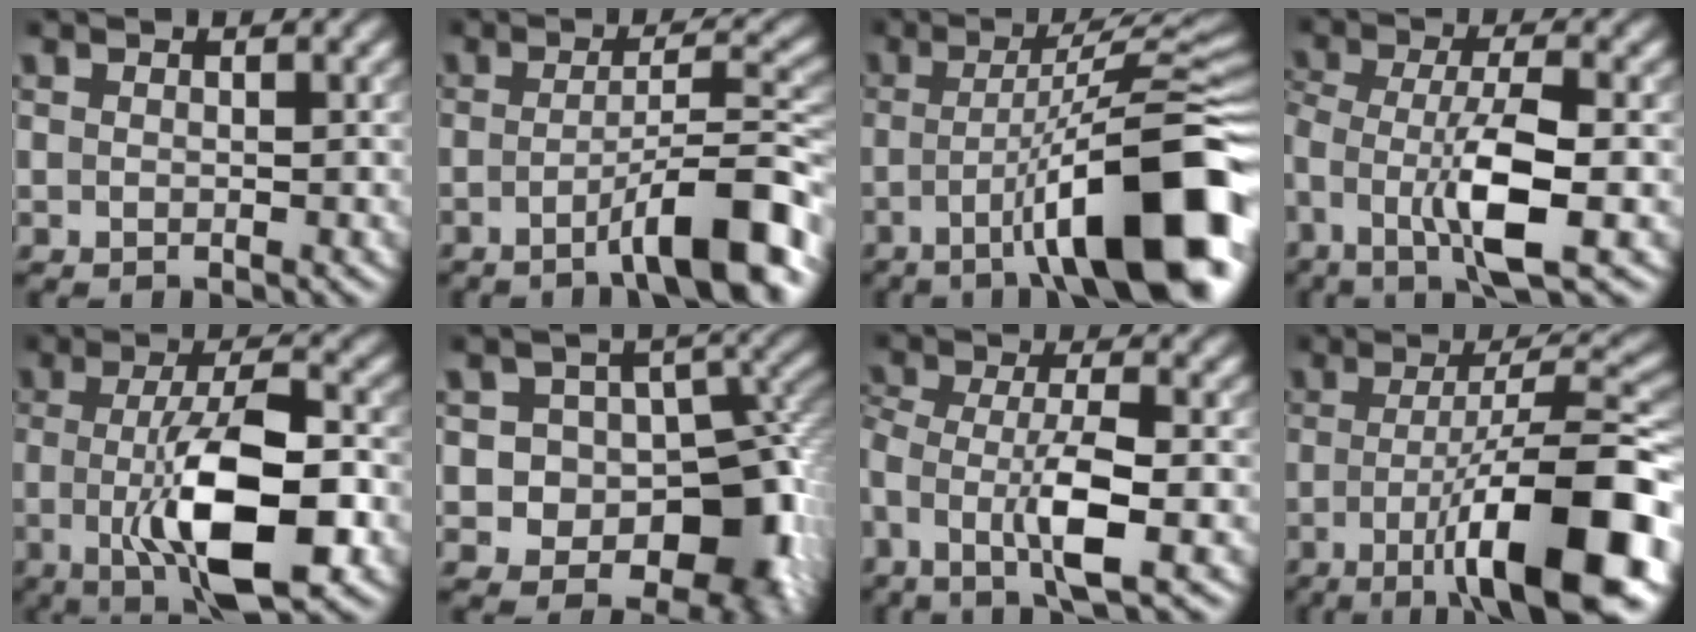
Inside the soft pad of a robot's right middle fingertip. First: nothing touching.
{"total": 7.9, "force": [-3.9, 1.3, 6.7], "torque": [-0.088, 0.015, -0.068]}
{"total": 12.9, "force": [-4.8, 2.4, 11.8], "torque": [-0.160, 0.011, -0.074]}
{"total": 6.3, "force": [-1.9, 1.7, 5.7], "torque": [-0.112, -0.003, -0.037]}
{"total": 9.7, "force": [-1.8, 2.9, 9.1], "torque": [-0.154, -0.007, -0.031]}
{"total": 12.4, "force": [-4.3, 9.3, 7.0], "torque": [-0.065, 0.017, -0.079]}
{"total": 5.2, "force": [-1.7, 1.4, 4.7], "torque": [-0.096, -0.003, -0.038]}
{"total": 12.0, "force": [-4.3, 2.7, 10.9], "torque": [-0.160, 0.002, -0.072]}